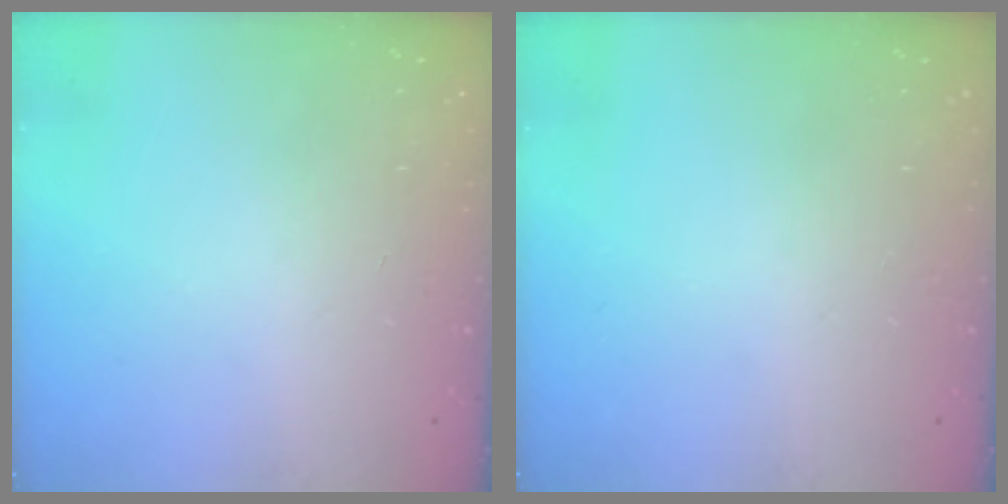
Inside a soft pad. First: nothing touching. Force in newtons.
{"total": 0.0}